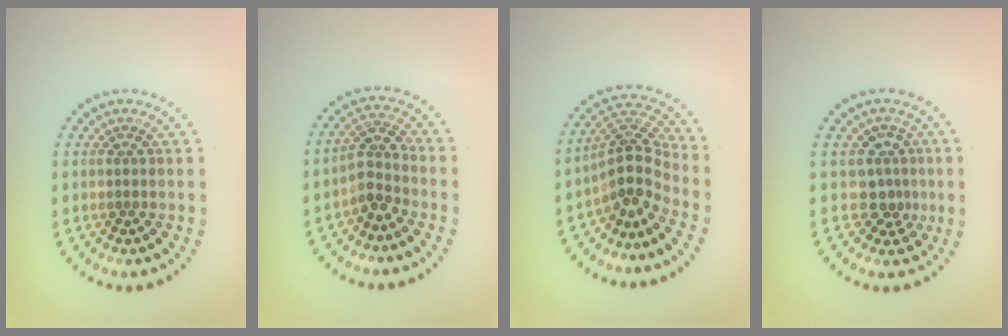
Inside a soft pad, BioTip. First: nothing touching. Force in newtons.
{"total": 2.5, "press": 1.9, "slide": 1.7}
{"total": 3.9, "press": 2.8, "slide": 2.7}
{"total": 2.5, "press": 1.9, "slide": 1.7}